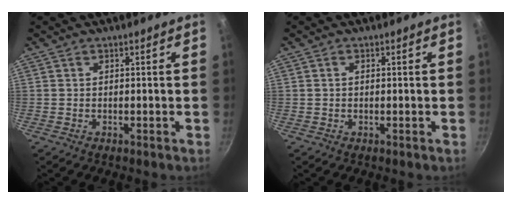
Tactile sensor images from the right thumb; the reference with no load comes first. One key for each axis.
{"total": 0.6, "fx": 0.0, "fy": 0.4, "fz": 0.4, "tx": -0.005, "ty": 0.004, "tz": 0.000}